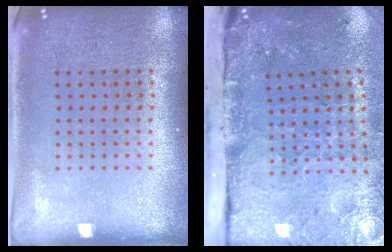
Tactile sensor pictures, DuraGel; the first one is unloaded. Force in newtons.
{"total": 4.9, "press": 3.7, "slide": 3.2}